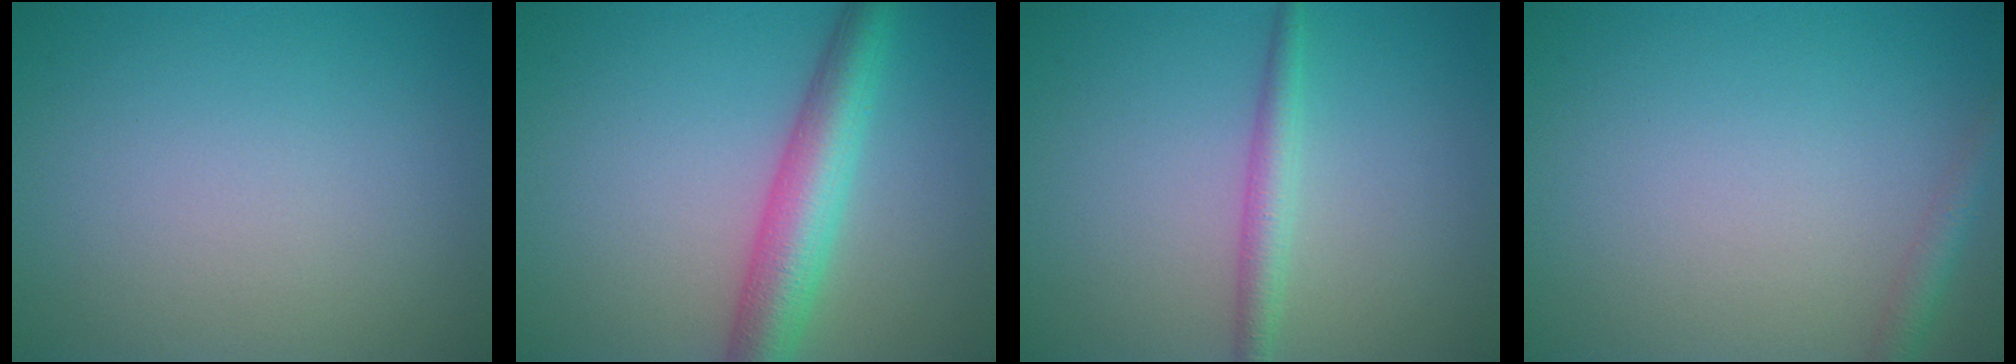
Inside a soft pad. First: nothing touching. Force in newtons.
{"total": 5.7, "press": 5.7, "slide": 0.2}
{"total": 2.2, "press": 2.2, "slide": 0.1}
{"total": 1.7, "press": 1.7, "slide": 0.1}